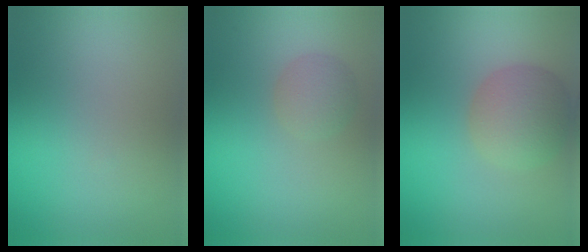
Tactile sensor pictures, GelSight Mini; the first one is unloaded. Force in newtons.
{"total": 2.1, "press": 2.1, "slide": 0.1}
{"total": 4.6, "press": 4.6, "slide": 0.3}